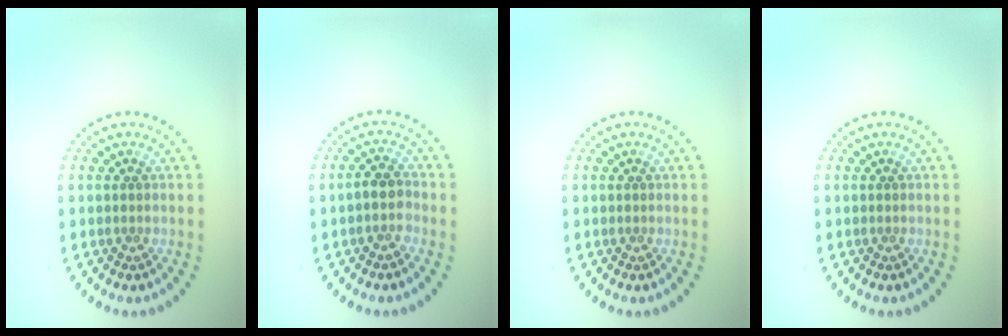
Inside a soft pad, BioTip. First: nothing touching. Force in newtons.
{"total": 1.9, "press": 1.7, "slide": 0.8}
{"total": 0.0}
{"total": 0.0}